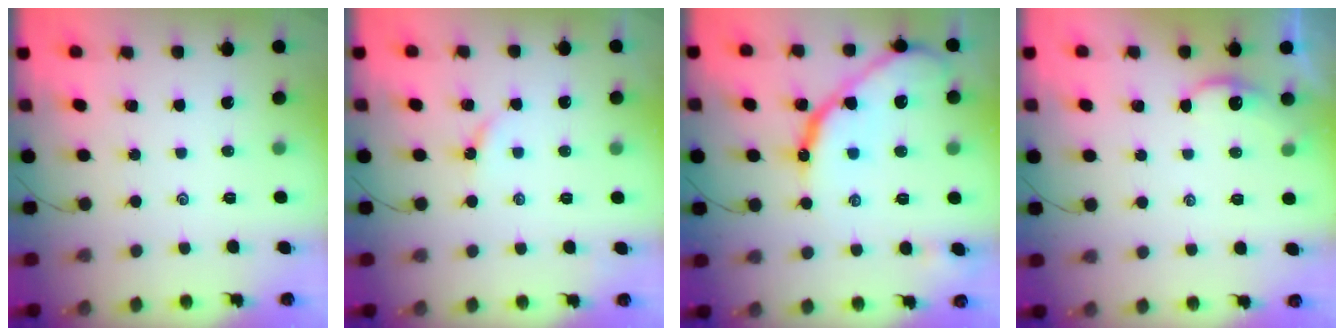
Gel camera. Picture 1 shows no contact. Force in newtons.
{"total": 3.7, "press": 3.7, "slide": 0.4}
{"total": 14.6, "press": 14.5, "slide": 1.1}
{"total": 2.2, "press": 2.2, "slide": 0.2}